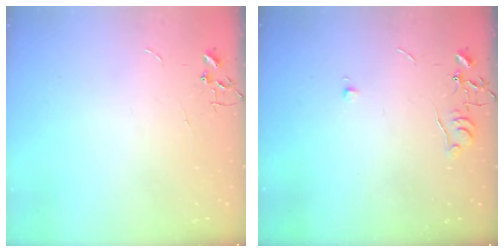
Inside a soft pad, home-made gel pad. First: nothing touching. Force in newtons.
{"total": 5.2, "press": 5.2, "slide": 0.6}